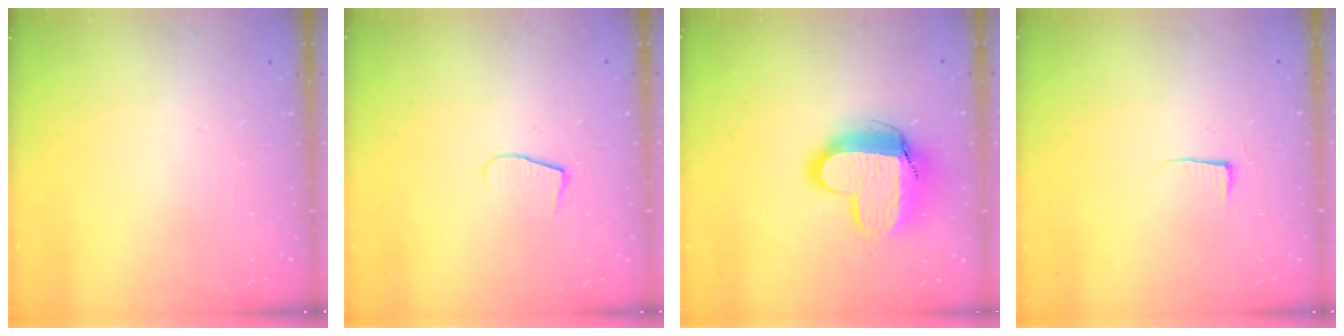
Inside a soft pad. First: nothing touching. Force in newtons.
{"total": 7.5, "press": 7.5, "slide": 0.6}
{"total": 12.7, "press": 12.7, "slide": 1.4}
{"total": 3.9, "press": 3.9, "slide": 0.5}